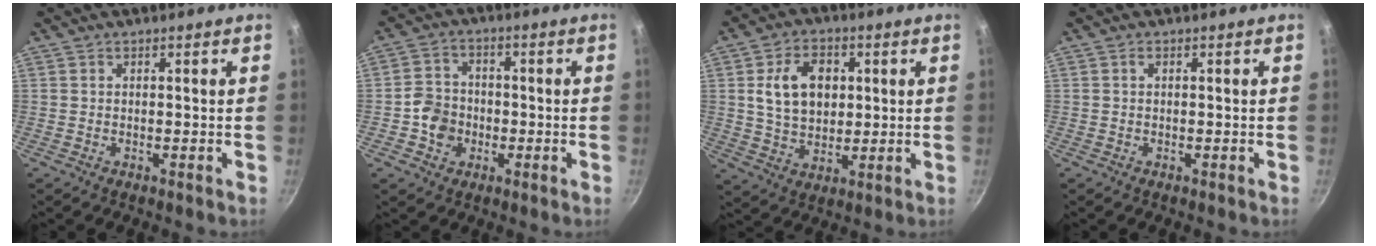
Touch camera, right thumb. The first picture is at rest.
{"total": 6.9, "force": [-1.6, 5.9, 3.1], "torque": [-0.031, 0.019, -0.033]}
{"total": 11.6, "force": [2.5, 8.1, 7.9], "torque": [-0.110, -0.005, 0.048]}
{"total": 0.5, "force": [0.1, 0.3, 0.4], "torque": [-0.006, 0.001, 0.001]}